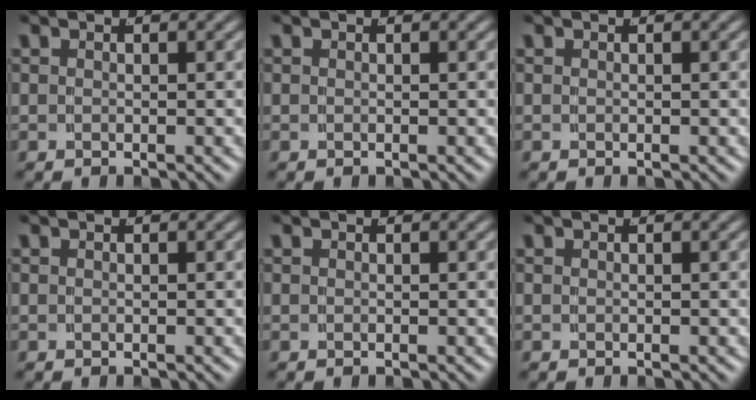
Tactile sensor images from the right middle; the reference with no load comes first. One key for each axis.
{"total": 0.0}
{"total": 0.0}
{"total": 0.0}
{"total": 0.0}
{"total": 0.0}